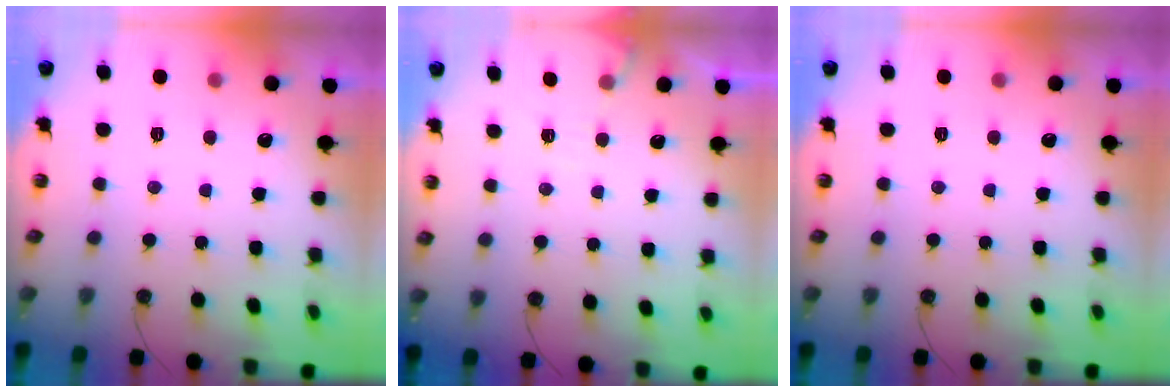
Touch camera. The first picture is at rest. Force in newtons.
{"total": 5.0, "press": 5.0, "slide": 0.7}
{"total": 0.0}